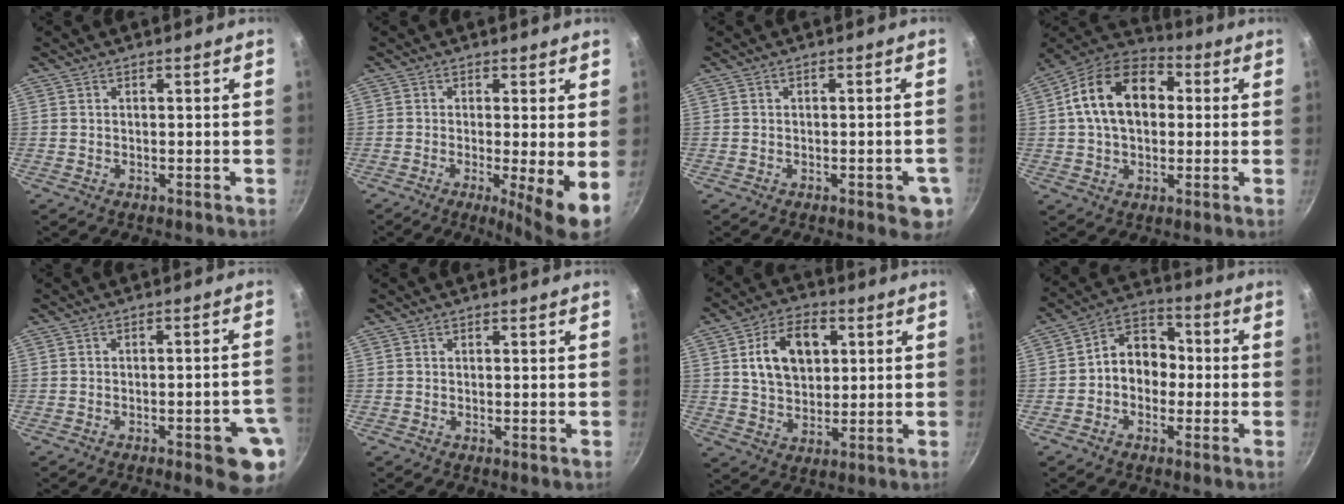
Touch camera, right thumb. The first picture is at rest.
{"total": 7.5, "force": [-1.0, 0.8, 7.4], "torque": [-0.108, -0.015, -0.015]}
{"total": 4.9, "force": [-1.8, 2.1, 4.0], "torque": [-0.031, 0.006, -0.020]}
{"total": 16.3, "force": [2.3, 11.3, 11.6], "torque": [-0.168, 0.030, 0.021]}
{"total": 9.2, "force": [-3.8, 2.4, 8.0], "torque": [-0.069, 0.023, -0.040]}
{"total": 0.0}
{"total": 12.5, "force": [3.2, 8.5, 8.6], "torque": [-0.120, 0.001, 0.051]}
{"total": 9.0, "force": [-1.1, 7.2, 5.3], "torque": [-0.036, 0.037, -0.037]}